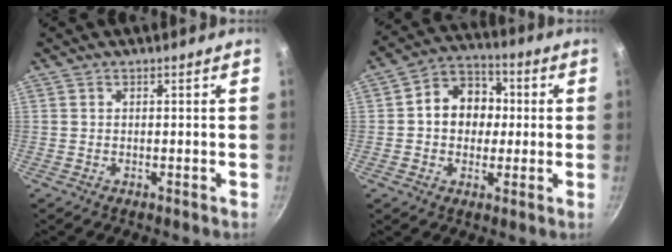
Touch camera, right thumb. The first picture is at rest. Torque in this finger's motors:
{"motor_torque": [-0.13, 0.41, 0.11, -0.02, 0.04]}